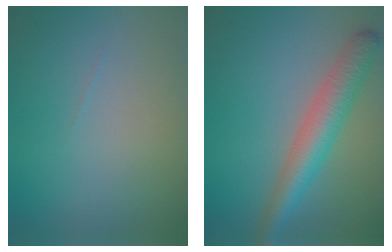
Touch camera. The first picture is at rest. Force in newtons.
{"total": 5.2, "press": 5.1, "slide": 0.2}